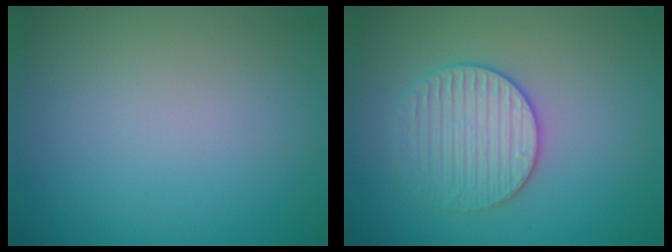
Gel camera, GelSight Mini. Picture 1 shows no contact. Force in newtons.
{"total": 3.1, "press": 3.1, "slide": 0.5}